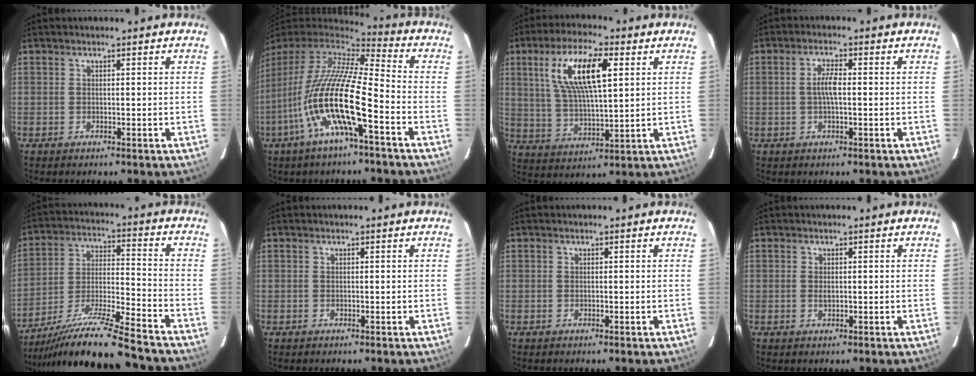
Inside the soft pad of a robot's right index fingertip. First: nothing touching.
{"total": 18.3, "force": [-7.2, 3.2, 16.5], "torque": [-0.297, -0.033, -0.143]}
{"total": 14.1, "force": [4.9, 4.4, 12.4], "torque": [-0.236, 0.012, 0.097]}
{"total": 3.3, "force": [-0.2, 0.7, 3.2], "torque": [-0.062, 0.005, -0.004]}
{"total": 19.0, "force": [-16.2, 0.0, 9.9], "torque": [-0.184, -0.030, -0.273]}
{"total": 0.0}
{"total": 0.0}
{"total": 1.0, "force": [0.0, 0.6, 0.8], "torque": [-0.015, 0.000, 0.000]}